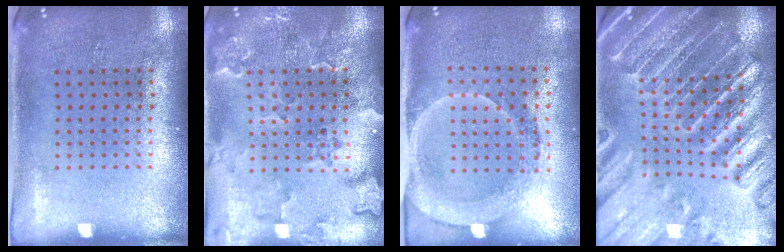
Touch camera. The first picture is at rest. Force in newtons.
{"total": 2.4, "press": 2.2, "slide": 0.9}
{"total": 1.8, "press": 1.6, "slide": 0.7}
{"total": 3.2, "press": 3.1, "slide": 0.5}